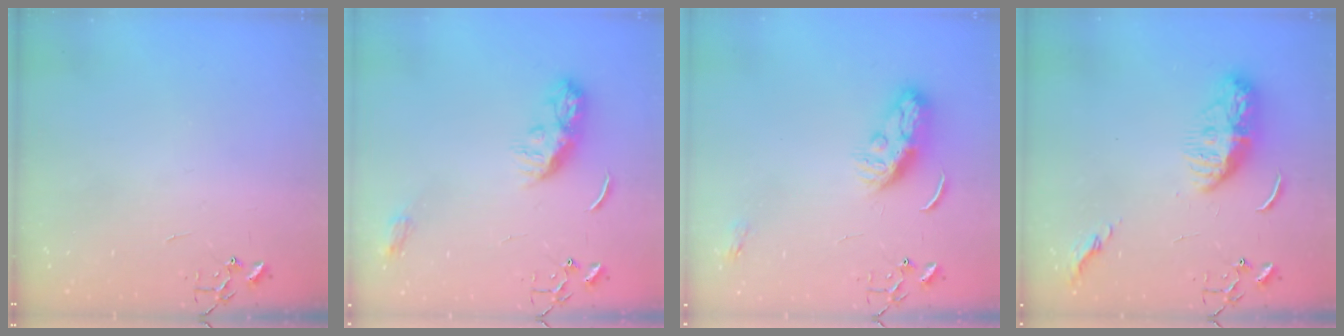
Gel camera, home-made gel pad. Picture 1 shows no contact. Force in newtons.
{"total": 10.4, "press": 10.4, "slide": 0.2}
{"total": 8.8, "press": 8.8, "slide": 0.5}
{"total": 11.4, "press": 11.3, "slide": 0.9}